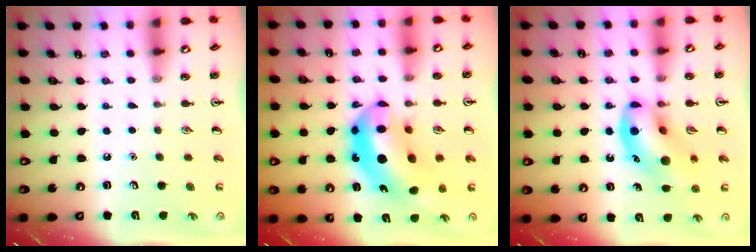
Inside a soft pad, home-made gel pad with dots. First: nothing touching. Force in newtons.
{"total": 16.3, "press": 15.5, "slide": 5.1}
{"total": 14.5, "press": 14.1, "slide": 3.5}